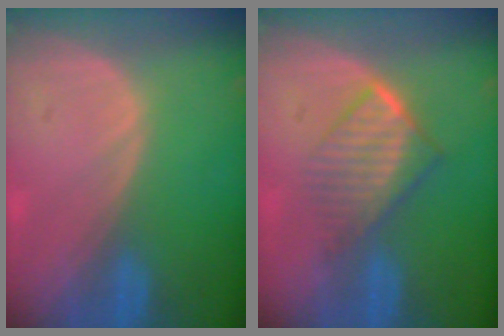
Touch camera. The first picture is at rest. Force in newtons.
{"total": 6.7, "press": 5.9, "slide": 3.2}